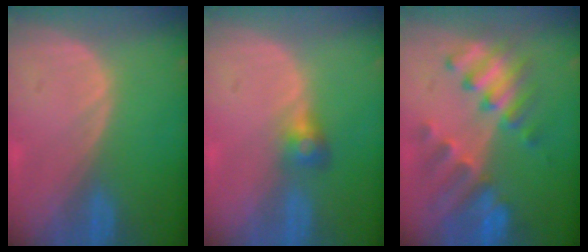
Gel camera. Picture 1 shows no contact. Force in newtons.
{"total": 2.8, "press": 2.6, "slide": 0.9}
{"total": 8.8, "press": 8.4, "slide": 2.8}